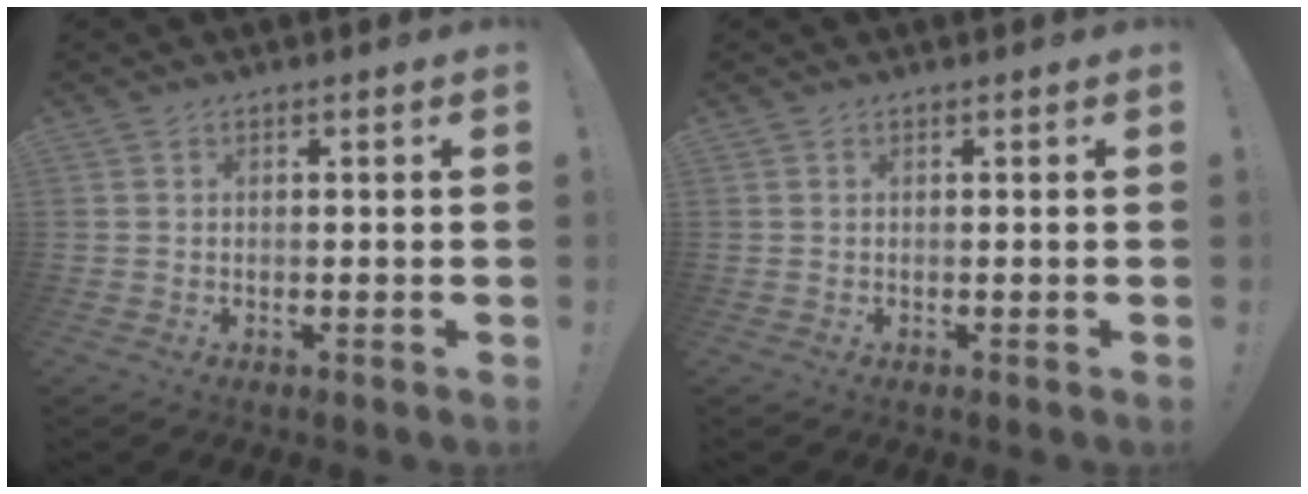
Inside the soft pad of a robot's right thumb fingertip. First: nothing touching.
{"total": 0.0}